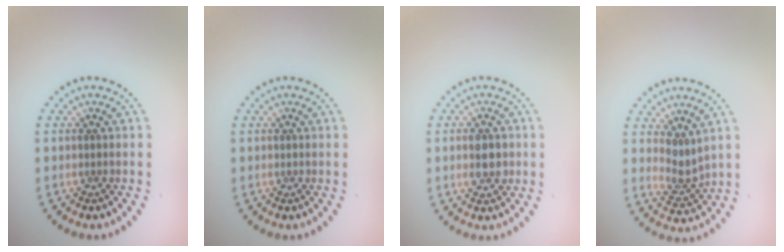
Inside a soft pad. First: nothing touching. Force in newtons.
{"total": 0.0}
{"total": 3.0, "press": 3.0, "slide": 0.2}
{"total": 2.3, "press": 1.6, "slide": 1.6}